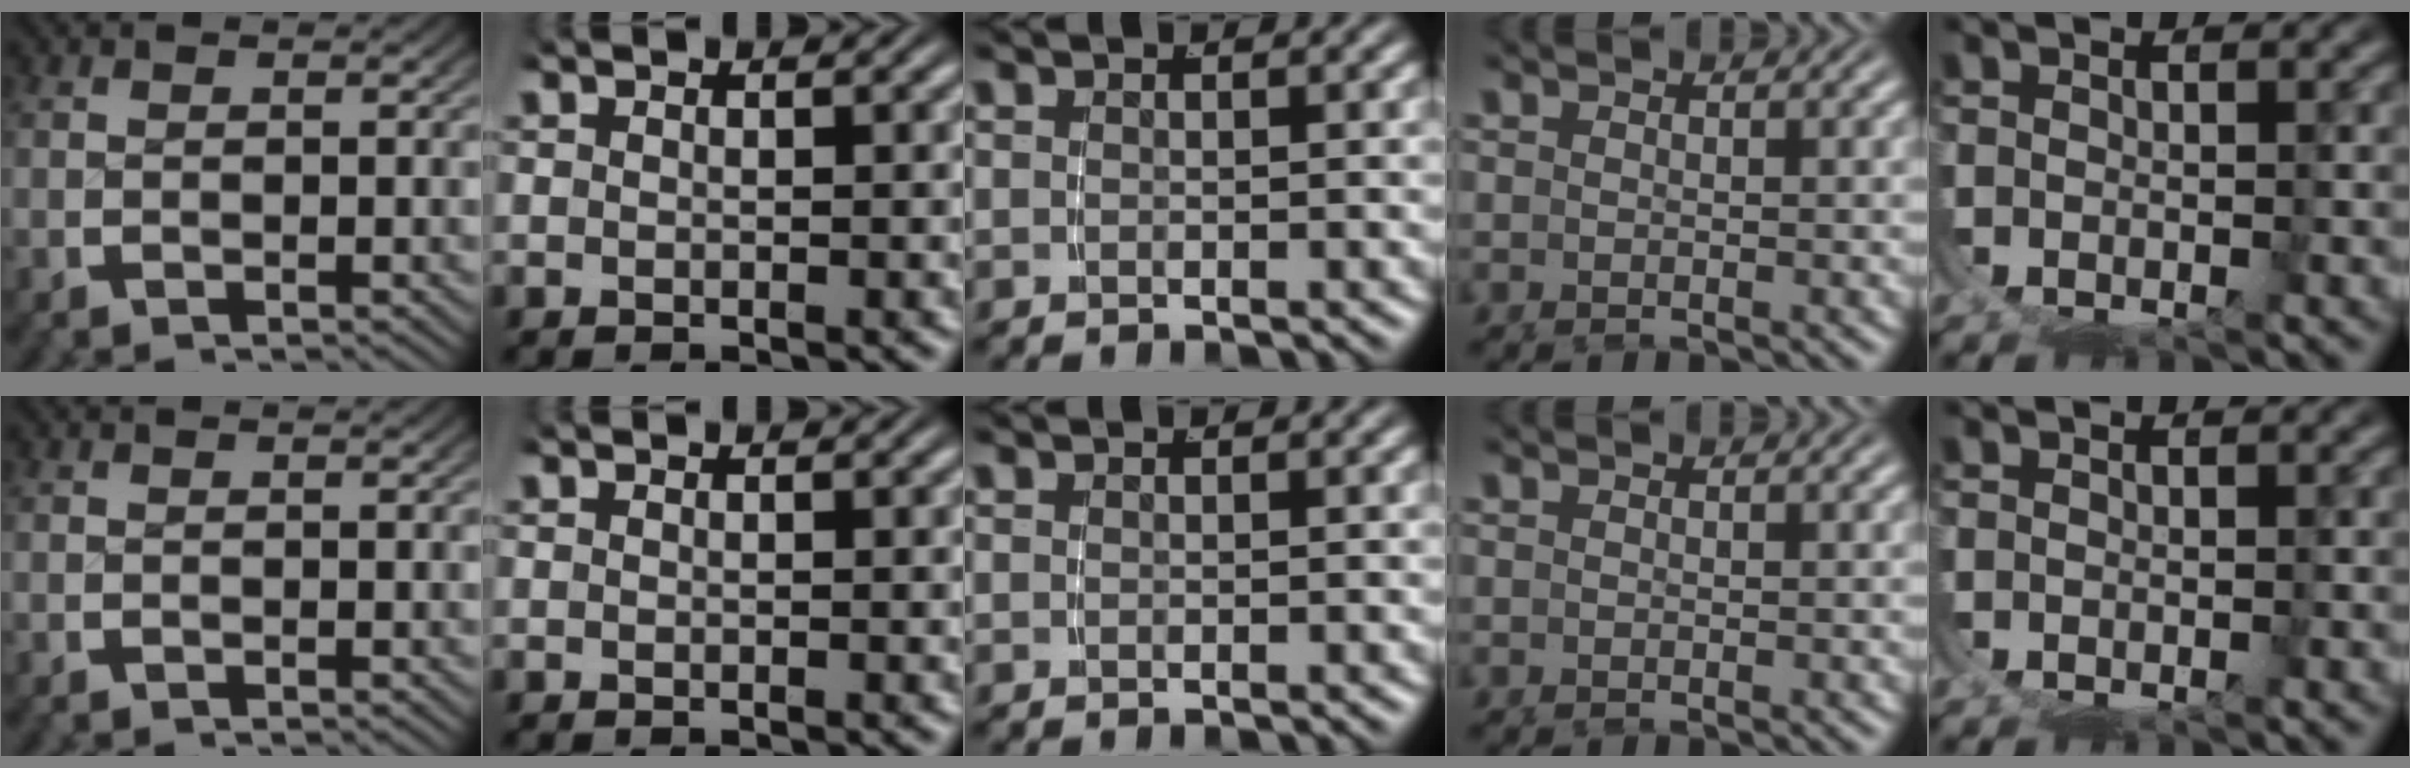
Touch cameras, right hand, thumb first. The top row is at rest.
{}